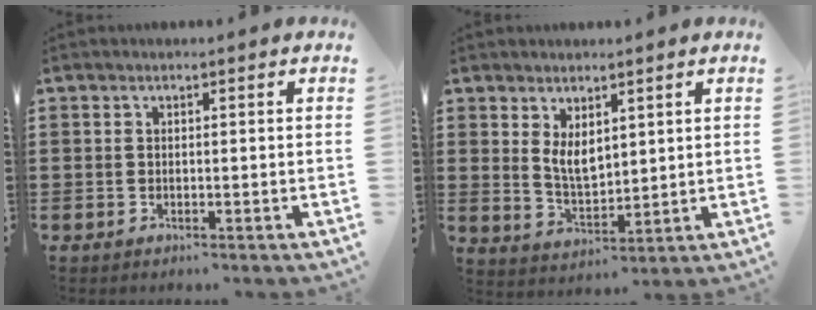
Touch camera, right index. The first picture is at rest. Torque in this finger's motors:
{"motor_torque": [0.30, 0.33, 0.17, 0.11]}